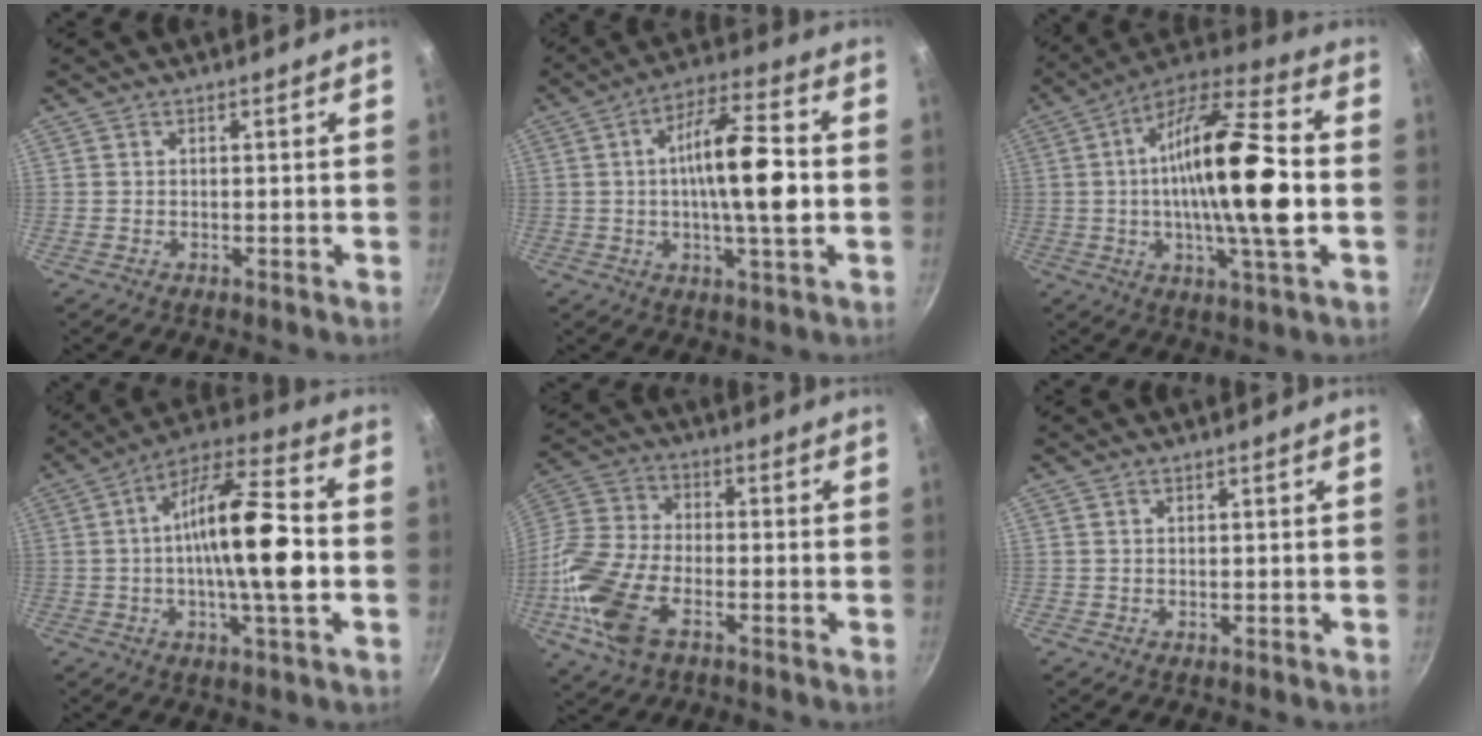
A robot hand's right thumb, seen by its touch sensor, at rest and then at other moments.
{"total": 14.3, "force": [-0.3, 3.8, 13.8], "torque": [-0.229, 0.023, -0.013]}
{"total": 21.4, "force": [-0.6, 5.4, 20.7], "torque": [-0.356, 0.022, -0.026]}
{"total": 17.3, "force": [-1.1, 4.7, 16.6], "torque": [-0.276, 0.029, -0.030]}
{"total": 15.8, "force": [-5.8, 8.5, 12.0], "torque": [-0.255, 0.020, -0.129]}
{"total": 0.6, "force": [0.4, 0.3, 0.2], "torque": [-0.002, 0.000, 0.008]}